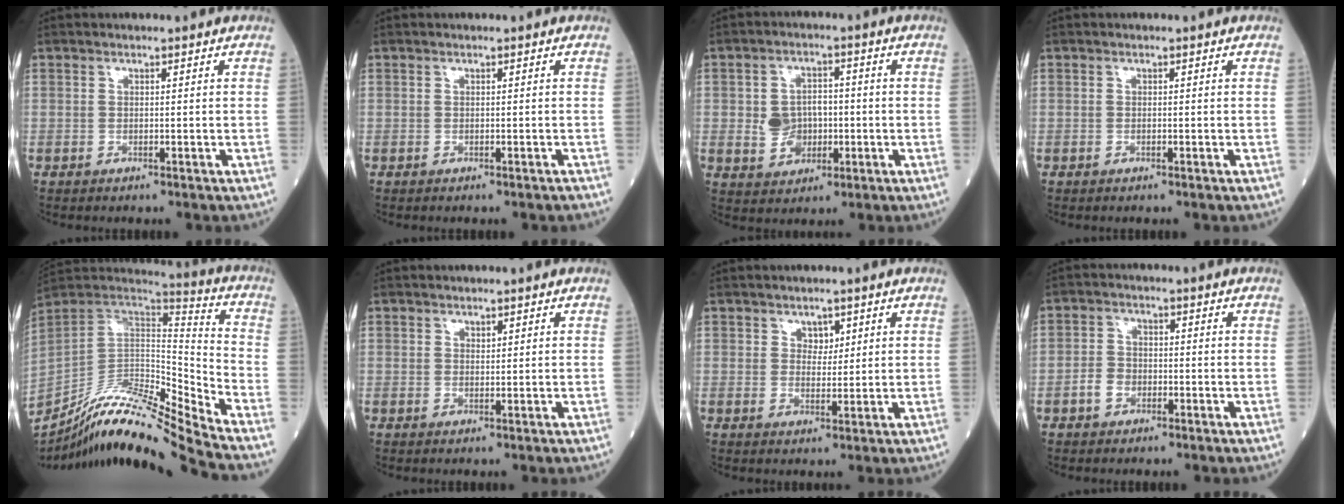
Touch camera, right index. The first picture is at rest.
{"total": 0.0}
{"total": 6.1, "force": [-0.7, 4.8, 3.6], "torque": [-0.068, 0.011, -0.005]}
{"total": 0.0}
{"total": 20.6, "force": [-18.8, -1.2, 8.3], "torque": [-0.162, 0.002, -0.329]}
{"total": 0.6, "force": [0.5, 0.3, 0.3], "torque": [-0.005, -0.004, 0.009]}
{"total": 2.2, "force": [1.2, 1.5, 1.1], "torque": [-0.013, -0.002, 0.021]}
{"total": 3.0, "force": [-1.4, 2.2, 1.5], "torque": [-0.028, 0.007, -0.029]}